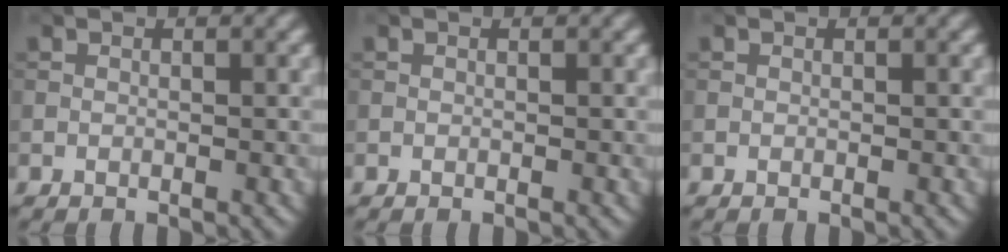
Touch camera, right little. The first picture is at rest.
{"total": 0.0}
{"total": 0.0}